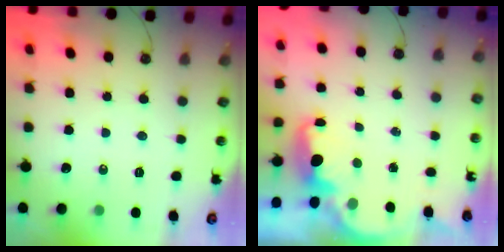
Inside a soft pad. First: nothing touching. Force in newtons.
{"total": 2.7, "press": 2.6, "slide": 0.7}